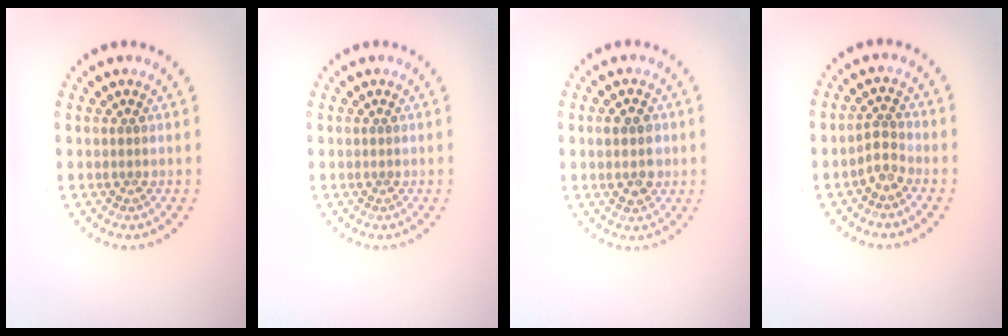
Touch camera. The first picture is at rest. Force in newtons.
{"total": 0.0}
{"total": 2.6, "press": 2.6, "slide": 0.2}
{"total": 1.7, "press": 1.2, "slide": 1.2}